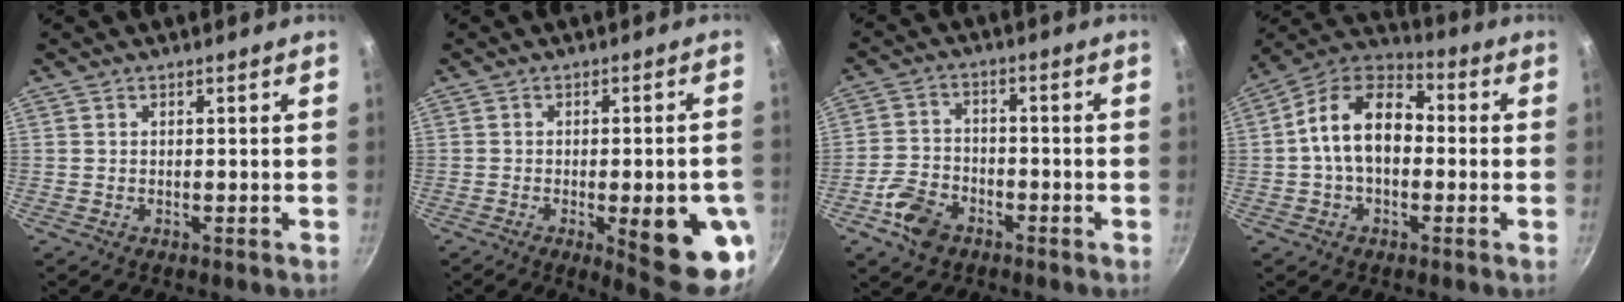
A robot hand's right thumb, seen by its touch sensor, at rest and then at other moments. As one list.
[{"total": 14.2, "force": [-3.9, 3.8, 13.1], "torque": [-0.141, 0.005, -0.044]}, {"total": 7.8, "force": [-4.1, 5.2, 4.1], "torque": [-0.074, 0.030, -0.084]}, {"total": 14.1, "force": [-0.3, 9.3, 10.7], "torque": [-0.150, 0.041, -0.027]}]